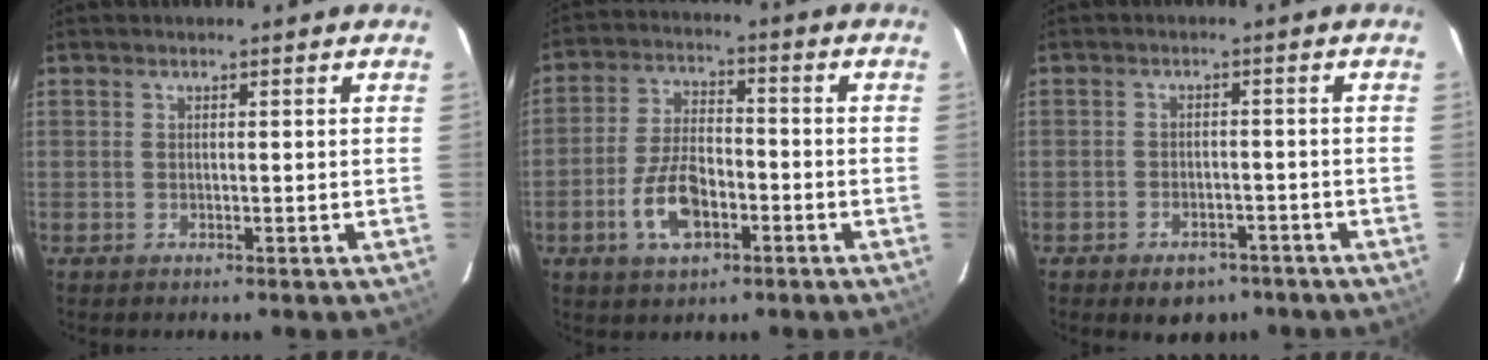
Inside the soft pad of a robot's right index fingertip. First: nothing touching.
{"total": 10.0, "force": [-4.1, 5.0, 7.6], "torque": [-0.159, 0.005, -0.069]}
{"total": 6.7, "force": [-4.7, 4.1, 2.5], "torque": [-0.052, 0.009, -0.053]}